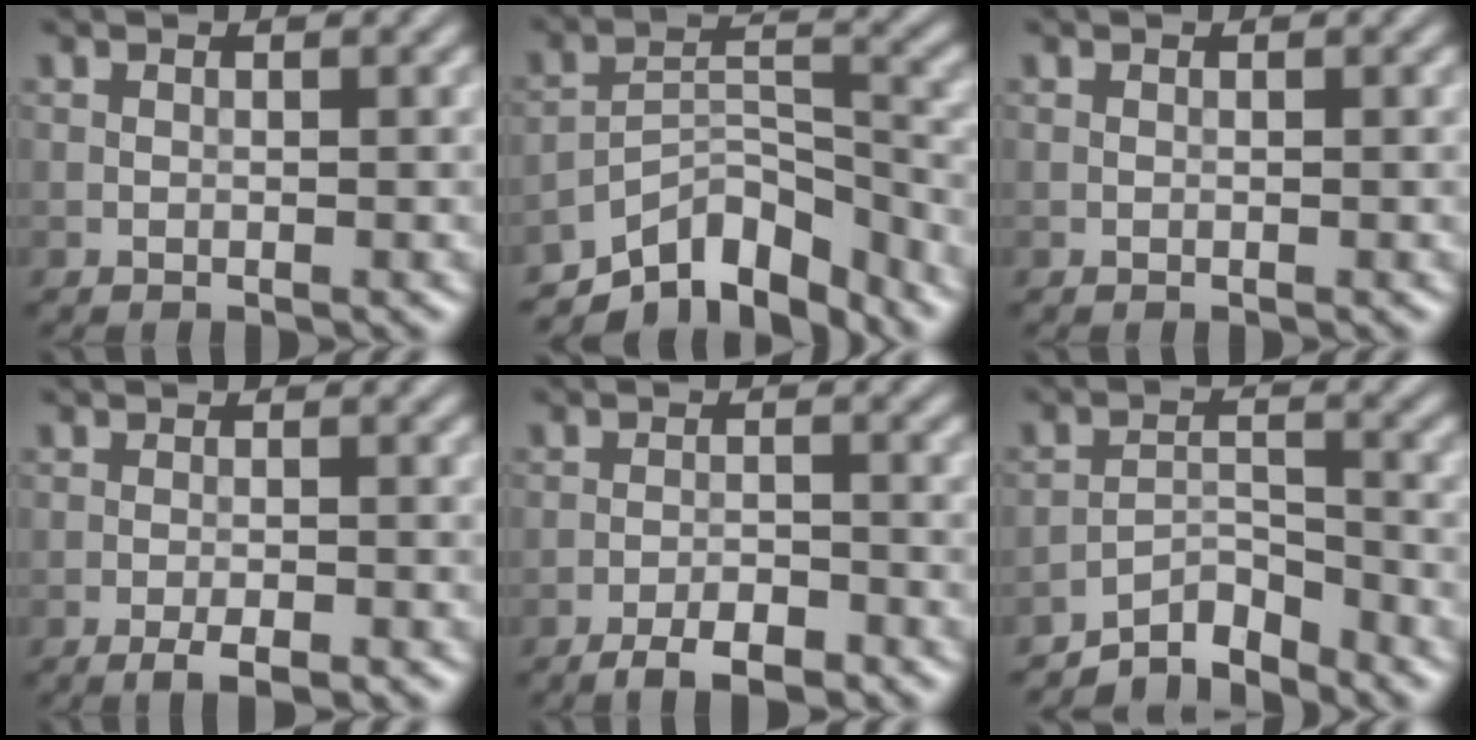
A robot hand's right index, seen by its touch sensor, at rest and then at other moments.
{"total": 8.0, "force": [-6.4, 3.0, 3.6], "torque": [-0.041, -0.005, -0.117]}
{"total": 0.0}
{"total": 2.2, "force": [-1.4, 0.5, 1.6], "torque": [-0.027, -0.001, -0.025]}
{"total": 3.6, "force": [-2.6, 1.0, 2.2], "torque": [-0.034, 0.004, -0.047]}
{"total": 4.0, "force": [-3.7, 0.9, 1.1], "torque": [-0.011, 0.009, -0.075]}